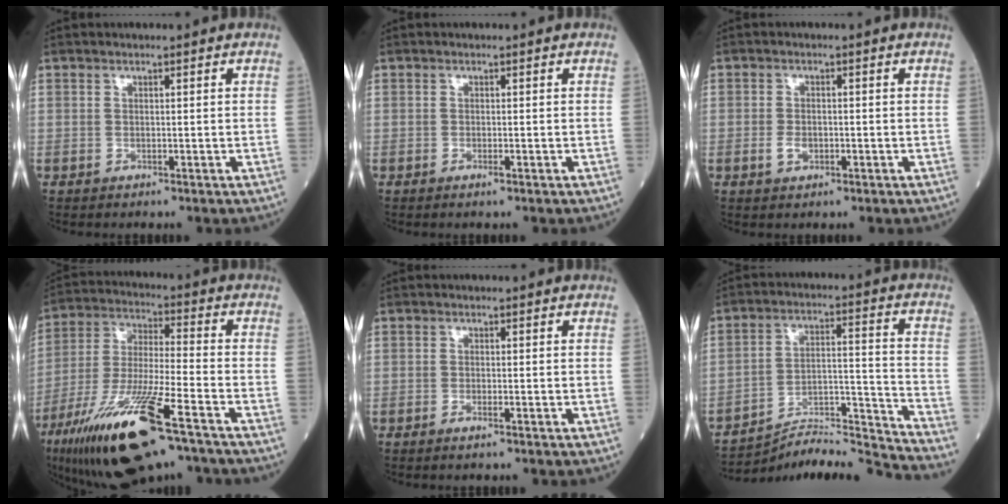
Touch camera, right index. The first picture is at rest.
{"total": 0.7, "force": [-0.4, -0.1, 0.6], "torque": [-0.014, -0.002, -0.007]}
{"total": 2.3, "force": [-0.7, 1.5, 1.6], "torque": [-0.030, 0.003, -0.010]}
{"total": 19.3, "force": [-11.6, 2.4, 15.3], "torque": [-0.310, -0.050, -0.208]}
{"total": 1.0, "force": [-0.6, -0.2, 0.8], "torque": [-0.018, -0.003, -0.011]}
{"total": 15.9, "force": [-15.6, -2.6, 1.7], "torque": [-0.016, 0.033, -0.249]}